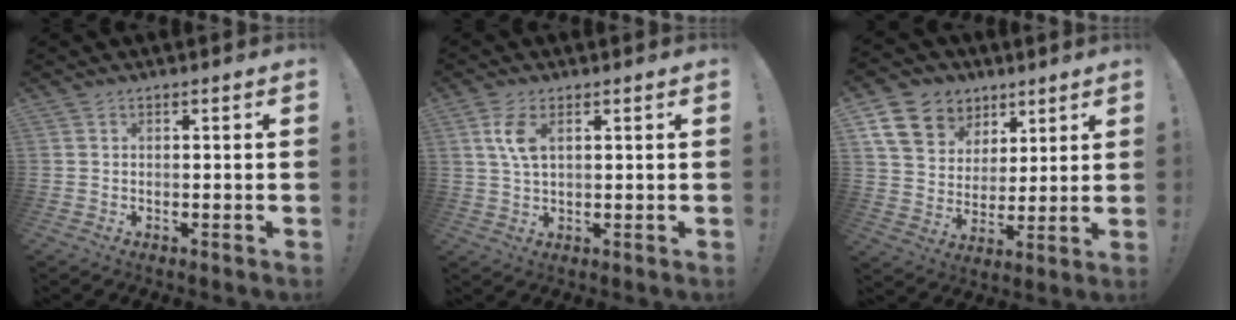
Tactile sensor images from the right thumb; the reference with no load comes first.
{"total": 5.9, "force": [1.9, 2.5, 5.0], "torque": [-0.094, -0.003, 0.031]}
{"total": 14.3, "force": [7.1, 11.1, 5.4], "torque": [-0.084, -0.035, 0.147]}